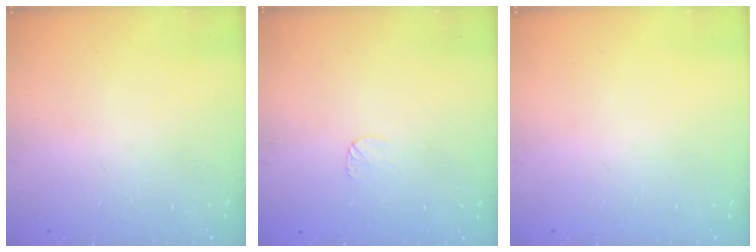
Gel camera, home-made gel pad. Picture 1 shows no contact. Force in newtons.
{"total": 3.5, "press": 3.5, "slide": 0.4}
{"total": 0.0}